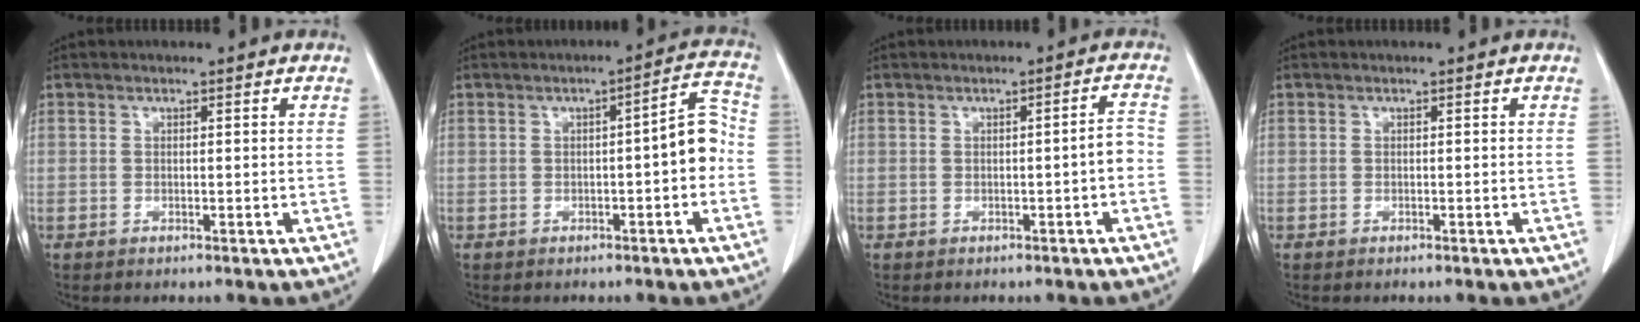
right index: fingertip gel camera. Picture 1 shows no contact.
{"total": 5.5, "force": [-0.9, 1.0, 5.3], "torque": [-0.062, 0.023, -0.016]}
{"total": 2.3, "force": [-0.8, 0.1, 2.2], "torque": [-0.024, 0.003, -0.014]}
{"total": 0.0}